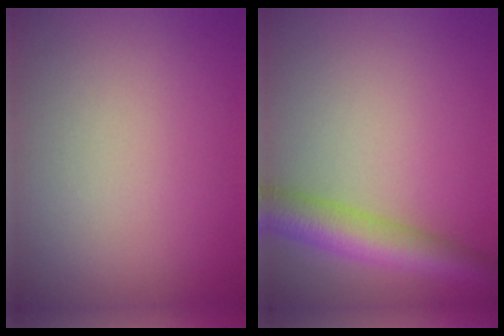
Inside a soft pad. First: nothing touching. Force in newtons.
{"total": 6.1, "press": 6.1, "slide": 0.2}